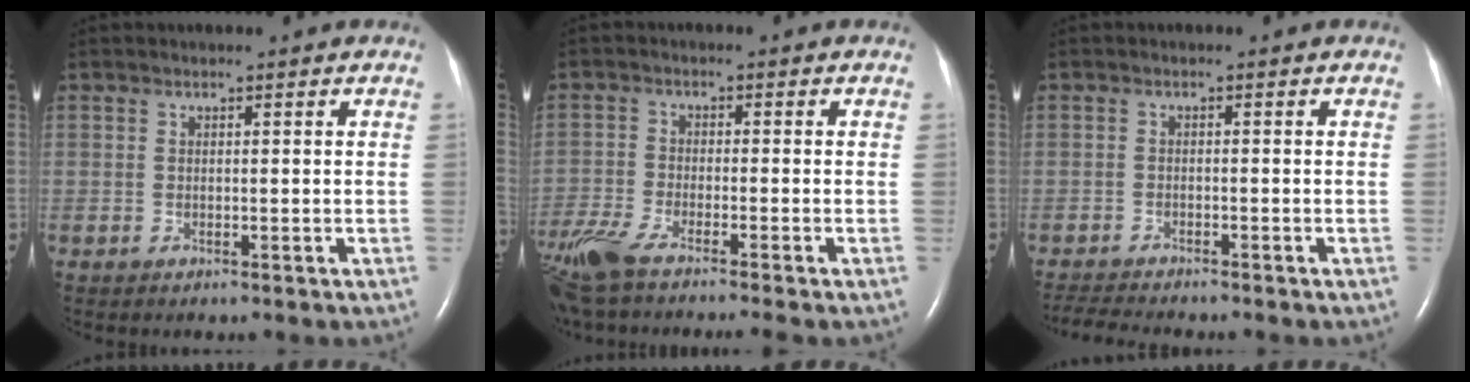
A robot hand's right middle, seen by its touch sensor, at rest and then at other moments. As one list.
[{"total": 9.8, "force": [-8.0, 0.2, 5.6], "torque": [-0.111, -0.025, -0.143]}, {"total": 5.0, "force": [-4.7, -0.1, 1.6], "torque": [-0.030, -0.017, -0.078]}]